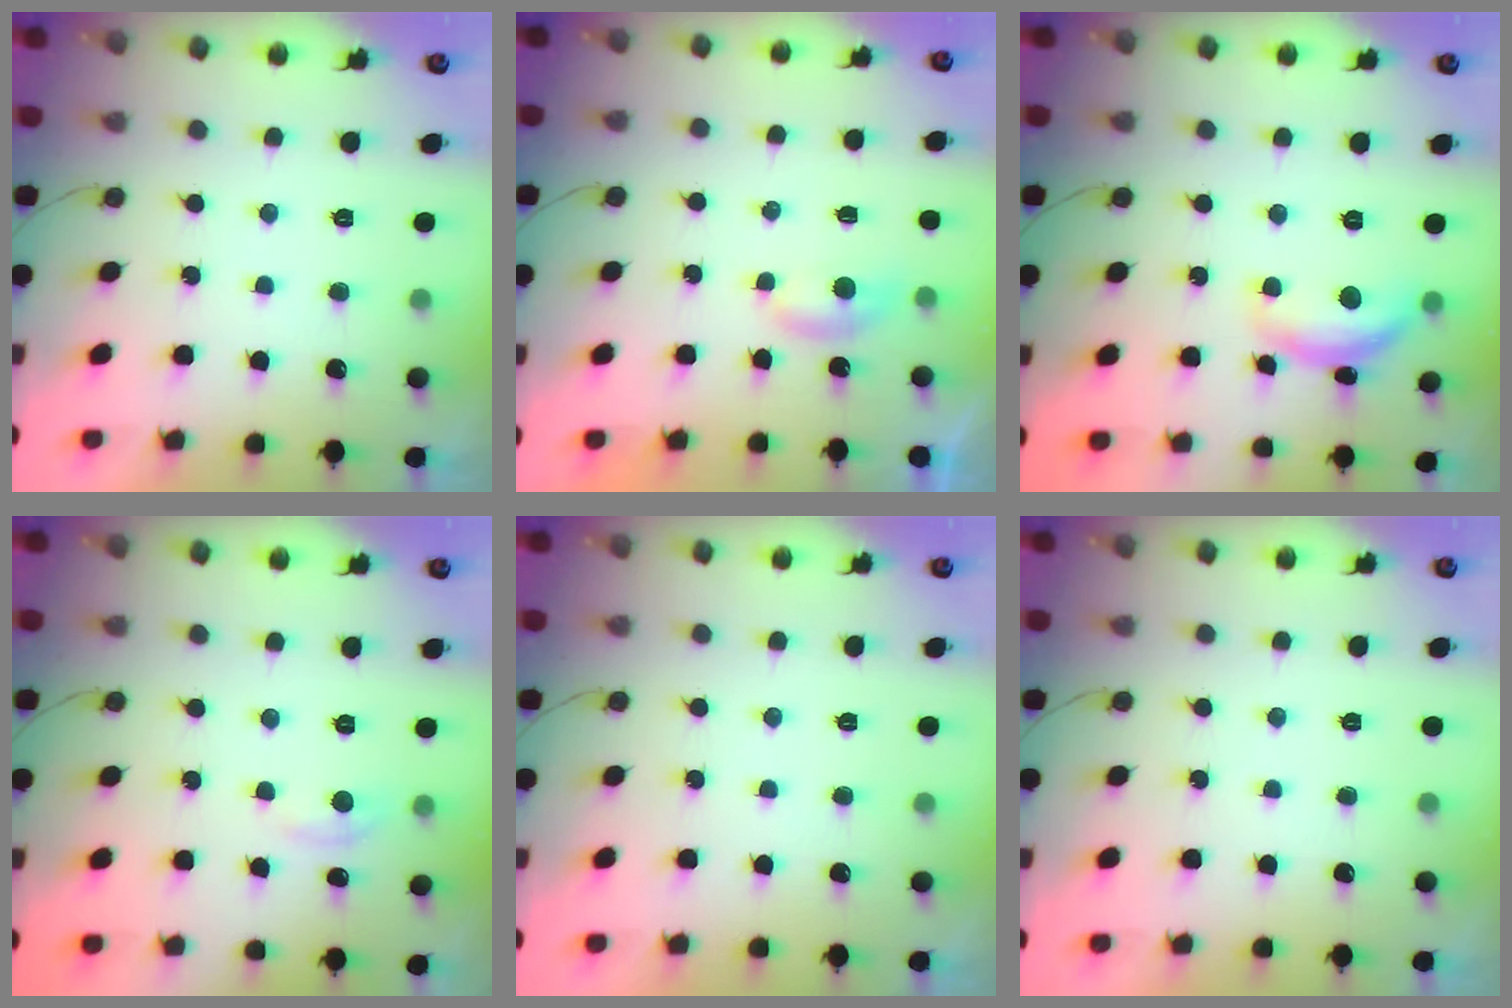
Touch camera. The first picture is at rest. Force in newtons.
{"total": 3.5, "press": 3.5, "slide": 0.4}
{"total": 11.4, "press": 11.4, "slide": 0.6}
{"total": 3.1, "press": 3.1, "slide": 0.5}
{"total": 0.0}
{"total": 0.0}